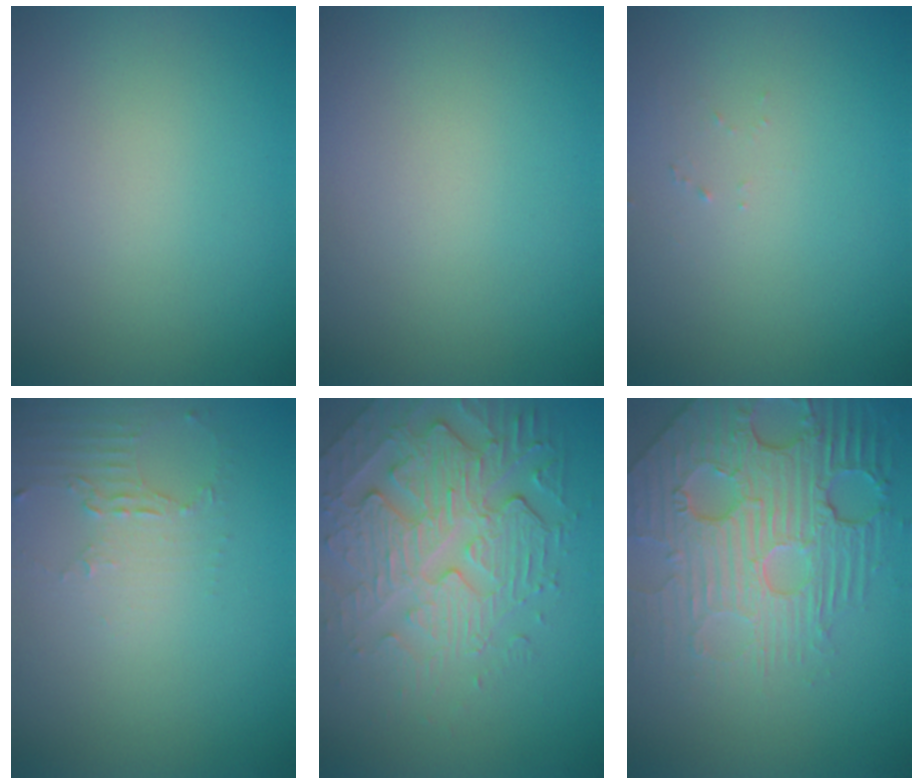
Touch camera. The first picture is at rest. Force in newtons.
{"total": 0.0}
{"total": 0.7, "press": 0.7, "slide": 0.1}
{"total": 2.2, "press": 1.6, "slide": 1.5}
{"total": 6.4, "press": 4.9, "slide": 4.1}
{"total": 8.1, "press": 5.8, "slide": 5.7}